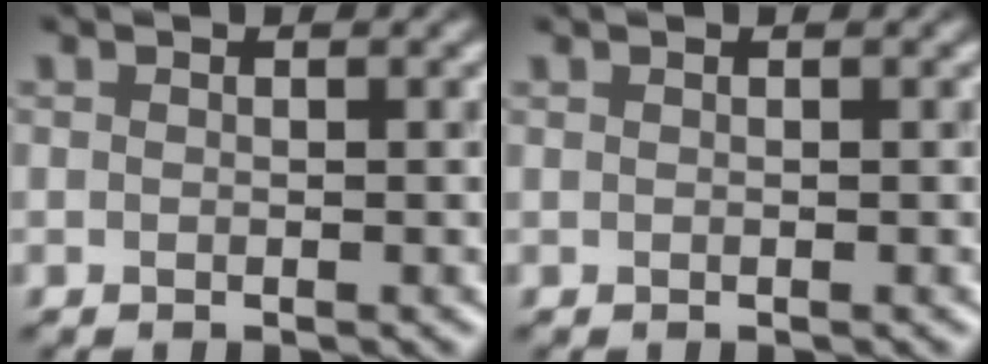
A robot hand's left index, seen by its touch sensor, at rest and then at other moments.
{"total": 0.0}